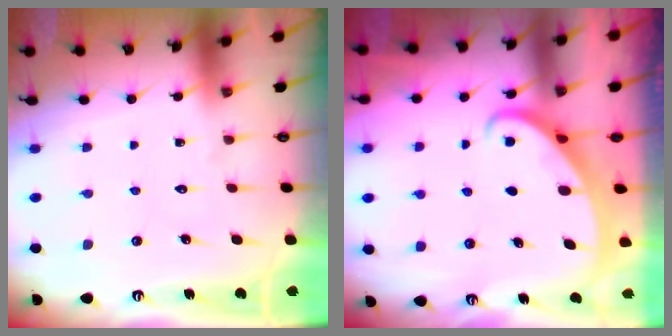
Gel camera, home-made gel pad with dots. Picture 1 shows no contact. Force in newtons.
{"total": 2.4, "press": 2.4, "slide": 0.2}